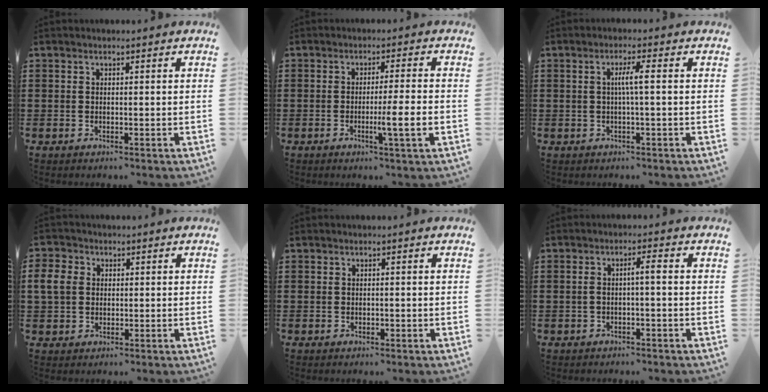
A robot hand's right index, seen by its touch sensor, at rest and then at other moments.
{"total": 5.4, "force": [-1.6, -0.4, 5.1], "torque": [-0.083, -0.014, -0.028]}
{"total": 3.1, "force": [0.1, -0.1, 3.1], "torque": [-0.057, -0.002, -0.003]}
{"total": 4.1, "force": [0.5, 3.5, 2.0], "torque": [-0.066, 0.007, 0.003]}
{"total": 0.0}
{"total": 2.3, "force": [-0.3, 0.1, 2.3], "torque": [-0.045, 0.002, -0.008]}